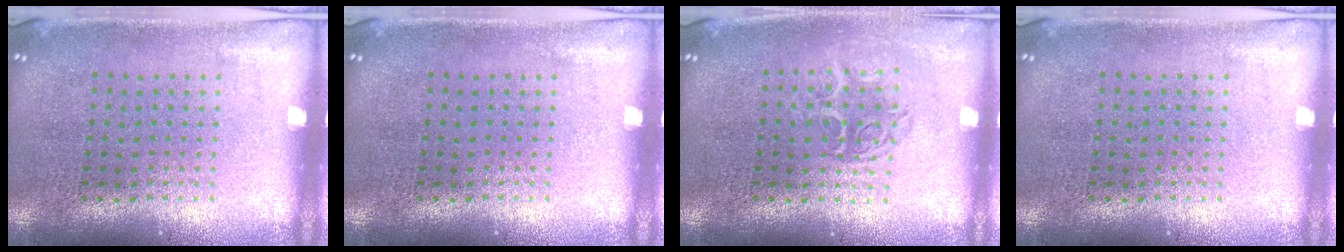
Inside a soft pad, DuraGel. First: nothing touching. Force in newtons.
{"total": 0.0}
{"total": 1.2, "press": 1.1, "slide": 0.6}
{"total": 0.0}